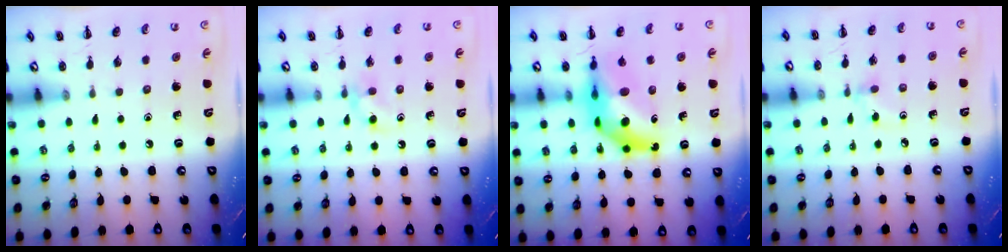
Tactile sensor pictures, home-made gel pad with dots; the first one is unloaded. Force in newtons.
{"total": 3.3, "press": 2.9, "slide": 1.4}
{"total": 13.1, "press": 12.5, "slide": 4.0}
{"total": 3.1, "press": 2.9, "slide": 1.2}